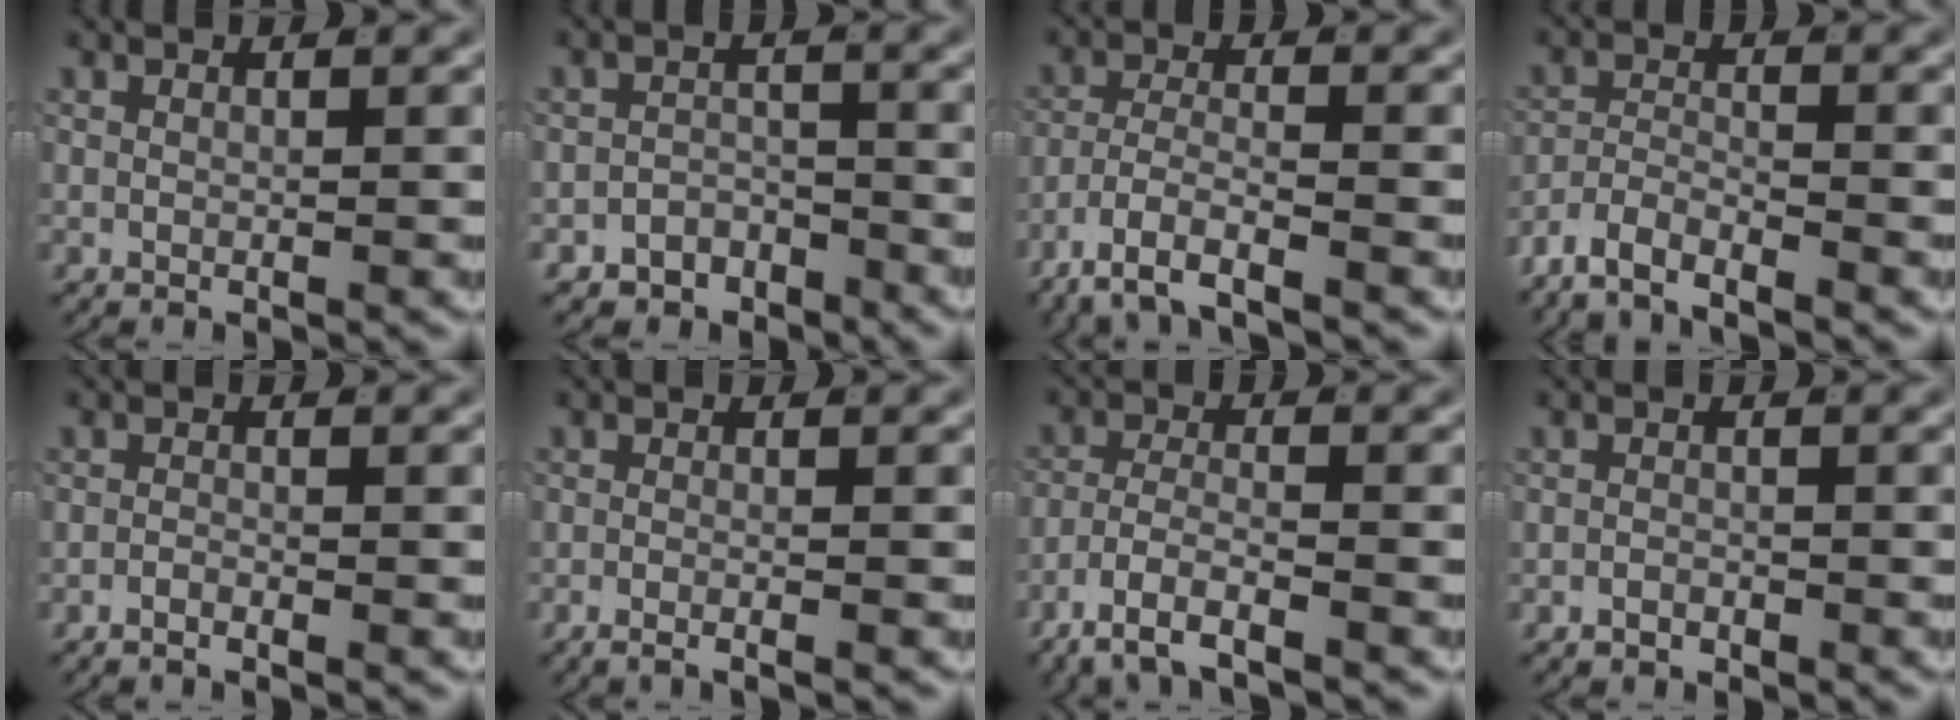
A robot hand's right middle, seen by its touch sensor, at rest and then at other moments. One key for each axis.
{"total": 4.3, "fx": -3.7, "fy": 2.1, "fz": 0.3, "tx": 0.017, "ty": -0.005, "tz": -0.068}
{"total": 5.2, "fx": -3.9, "fy": 1.5, "fz": 3.1, "tx": -0.062, "ty": -0.015, "tz": -0.063}
{"total": 4.5, "fx": -3.6, "fy": 1.8, "fz": 1.8, "tx": -0.032, "ty": -0.006, "tz": -0.070}
{"total": 1.3, "fx": -1.3, "fy": 0.1, "fz": 0.4, "tx": -0.008, "ty": -0.003, "tz": -0.026}
{"total": 2.1, "fx": -1.8, "fy": 0.3, "fz": 1.0, "tx": -0.020, "ty": 0.001, "tz": -0.035}
{"total": 4.7, "fx": -3.6, "fy": 1.4, "fz": 2.7, "tx": -0.053, "ty": -0.011, "tz": -0.060}
{"total": 0.9, "fx": -0.9, "fy": 0.2, "fz": 0.1, "tx": 0.000, "ty": -0.003, "tz": -0.014}